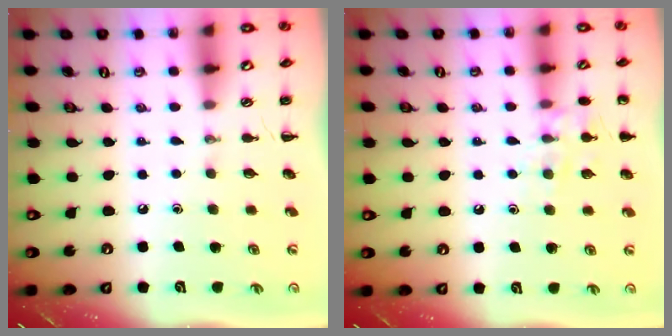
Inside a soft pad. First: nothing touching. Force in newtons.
{"total": 9.2, "press": 9.1, "slide": 1.1}